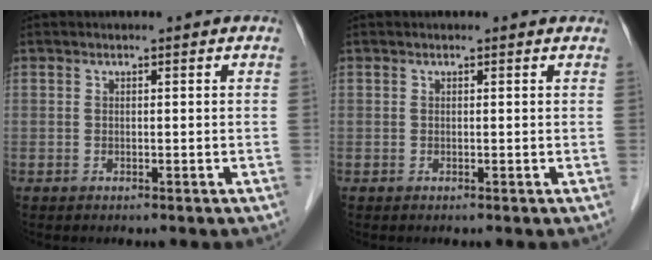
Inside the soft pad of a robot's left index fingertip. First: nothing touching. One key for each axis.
{"total": 1.1, "fx": 1.1, "fy": 0.2, "fz": 0.2, "tx": -0.010, "ty": 0.015, "tz": 0.011}